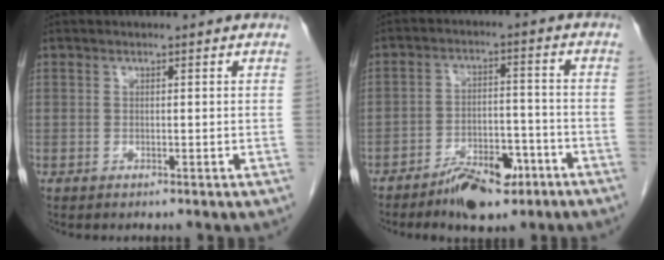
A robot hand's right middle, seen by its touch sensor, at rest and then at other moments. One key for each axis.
{"total": 8.5, "fx": -5.9, "fy": 3.4, "fz": 5.1, "tx": -0.082, "ty": 0.007, "tz": -0.093}